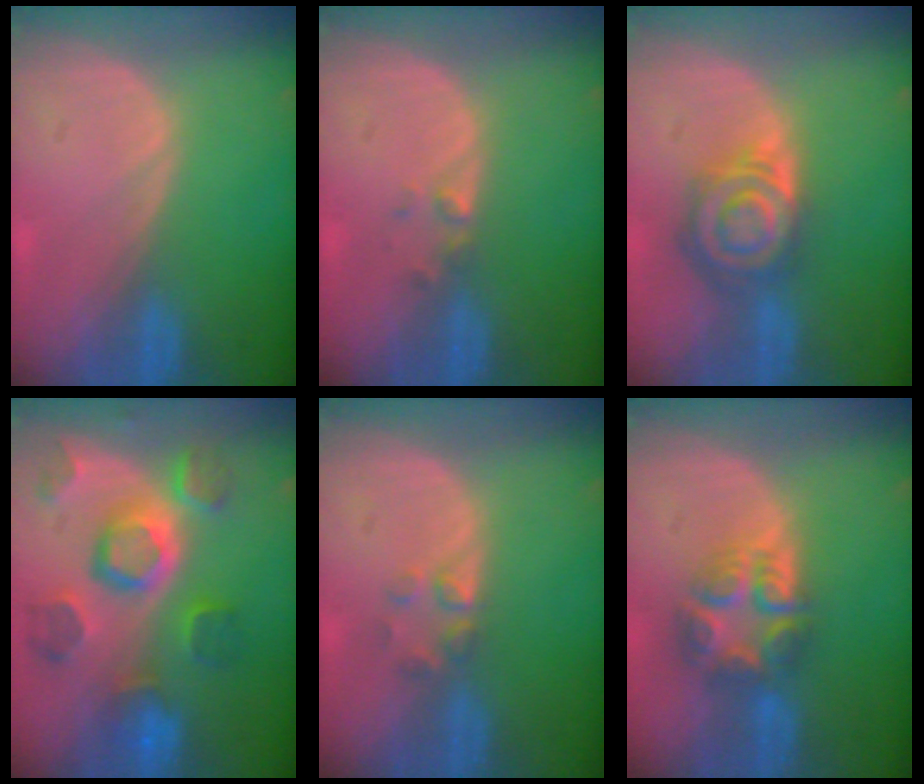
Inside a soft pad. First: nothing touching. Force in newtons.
{"total": 1.4, "press": 1.2, "slide": 0.7}
{"total": 8.1, "press": 7.1, "slide": 4.0}
{"total": 11.4, "press": 10.0, "slide": 5.5}
{"total": 2.2, "press": 2.2, "slide": 0.2}
{"total": 7.7, "press": 6.7, "slide": 3.8}